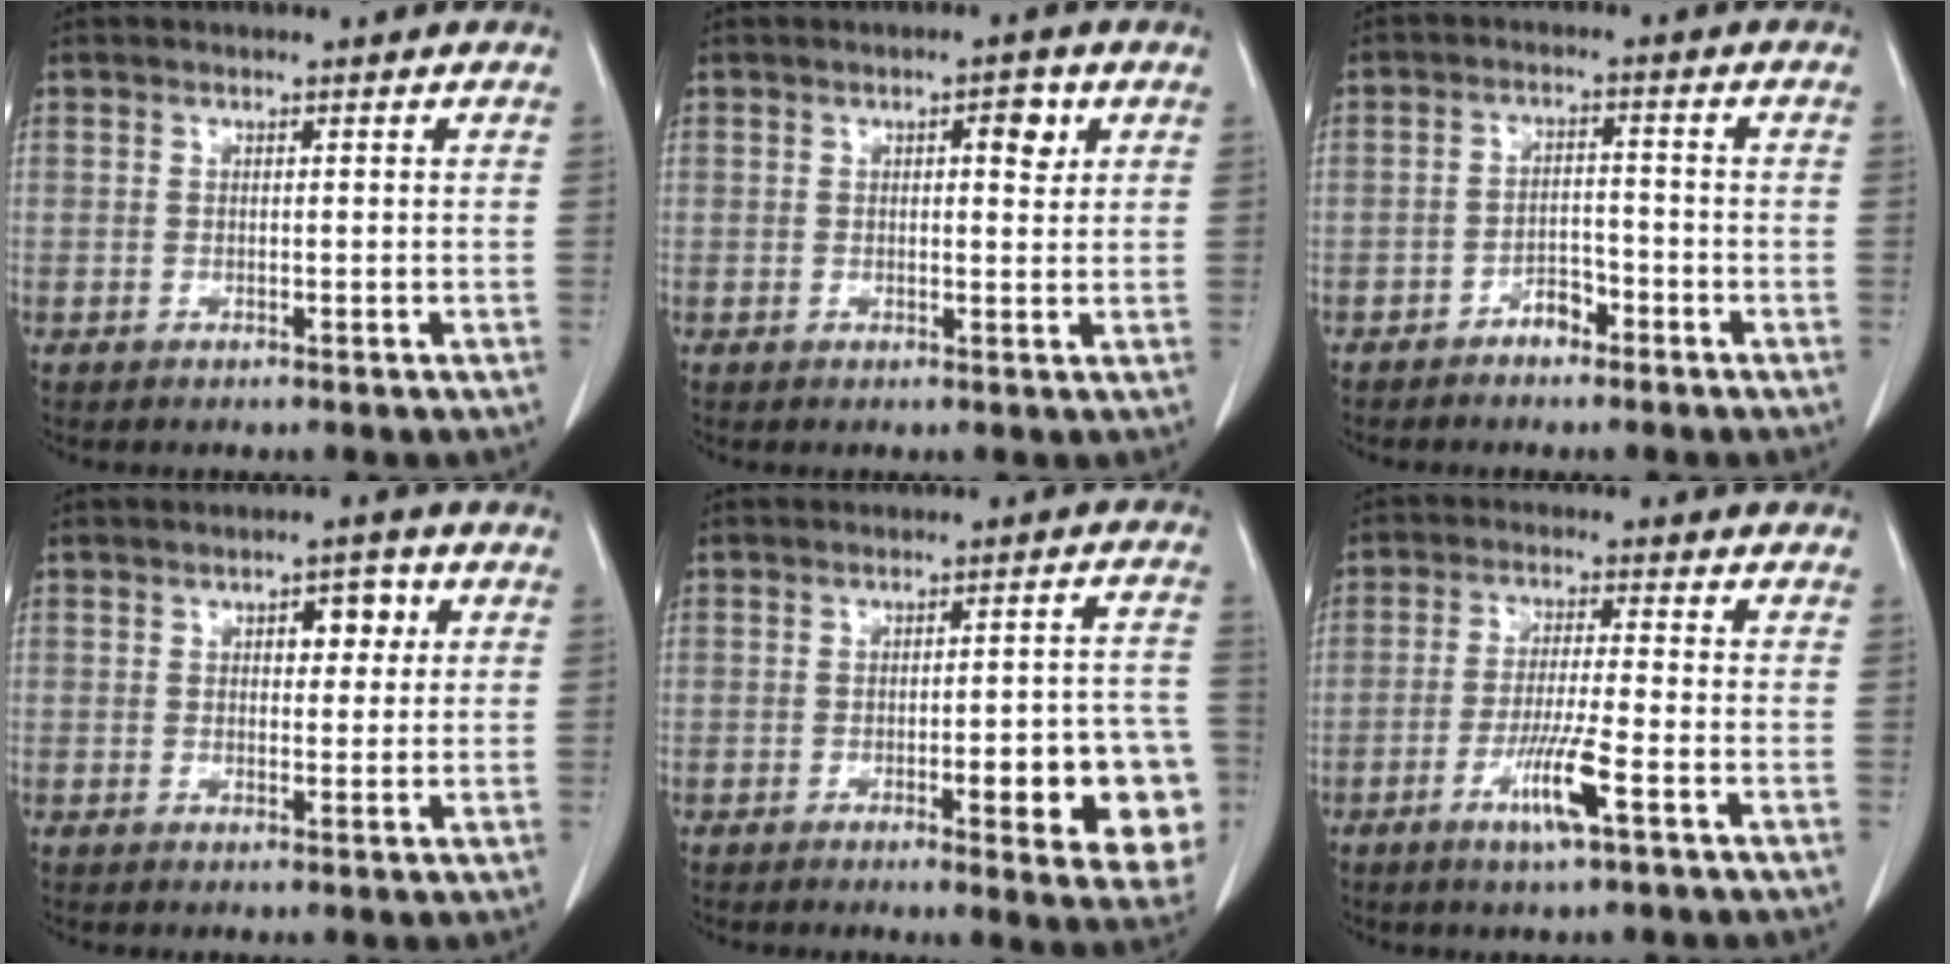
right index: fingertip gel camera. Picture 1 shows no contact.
{"total": 3.2, "force": [1.3, 1.1, 2.7], "torque": [-0.036, 0.001, 0.016]}
{"total": 3.3, "force": [-2.4, 1.5, 1.6], "torque": [-0.023, 0.007, -0.040]}
{"total": 4.0, "force": [1.5, 2.0, 3.2], "torque": [-0.040, 0.009, 0.019]}
{"total": 14.0, "force": [-4.3, 2.9, 13.0], "torque": [-0.089, 0.019, -0.042]}
{"total": 6.9, "force": [-3.3, -0.2, 6.1], "torque": [-0.116, -0.013, -0.062]}